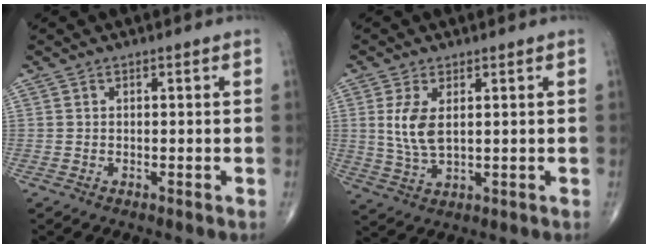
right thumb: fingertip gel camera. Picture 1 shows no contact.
{"total": 6.3, "force": [1.4, 3.0, 5.4], "torque": [-0.116, -0.010, 0.036]}